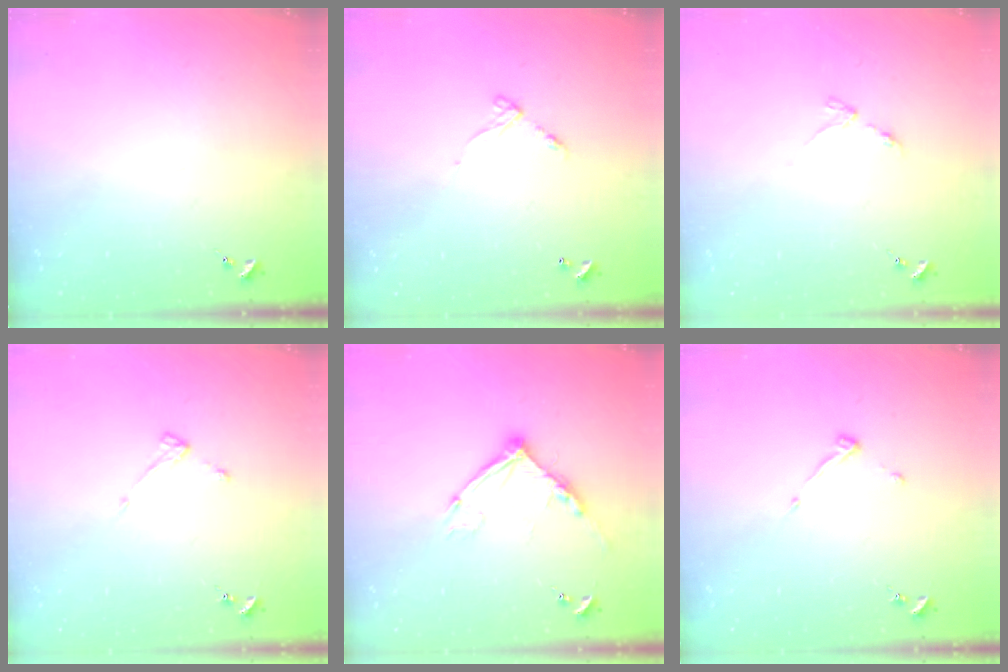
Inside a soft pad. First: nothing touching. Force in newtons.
{"total": 6.2, "press": 6.2, "slide": 0.4}
{"total": 3.2, "press": 3.1, "slide": 0.5}
{"total": 2.9, "press": 2.9, "slide": 0.5}
{"total": 10.7, "press": 10.6, "slide": 1.1}
{"total": 3.9, "press": 3.9, "slide": 0.6}